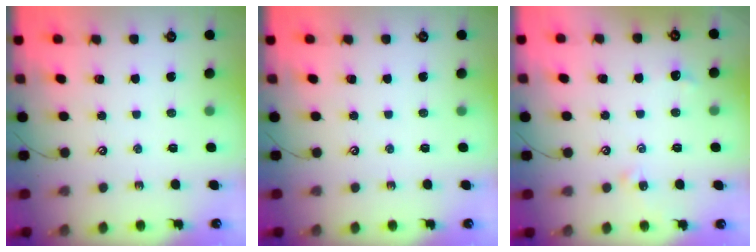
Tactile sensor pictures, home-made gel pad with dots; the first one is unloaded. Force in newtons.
{"total": 0.0}
{"total": 2.0, "press": 1.9, "slide": 0.5}